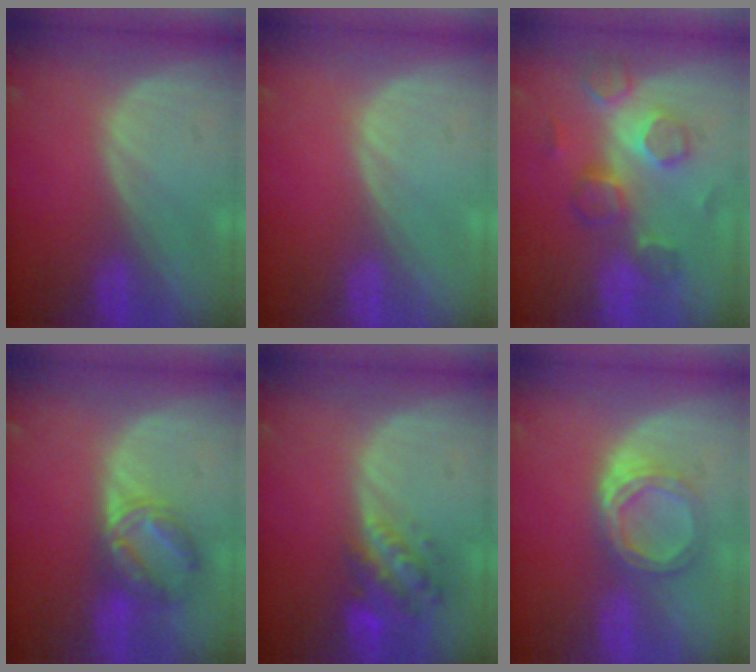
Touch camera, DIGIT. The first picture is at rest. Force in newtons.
{"total": 0.0}
{"total": 7.8, "press": 7.3, "slide": 2.8}
{"total": 6.0, "press": 5.9, "slide": 1.2}
{"total": 6.3, "press": 5.8, "slide": 2.5}
{"total": 5.3, "press": 4.9, "slide": 2.0}